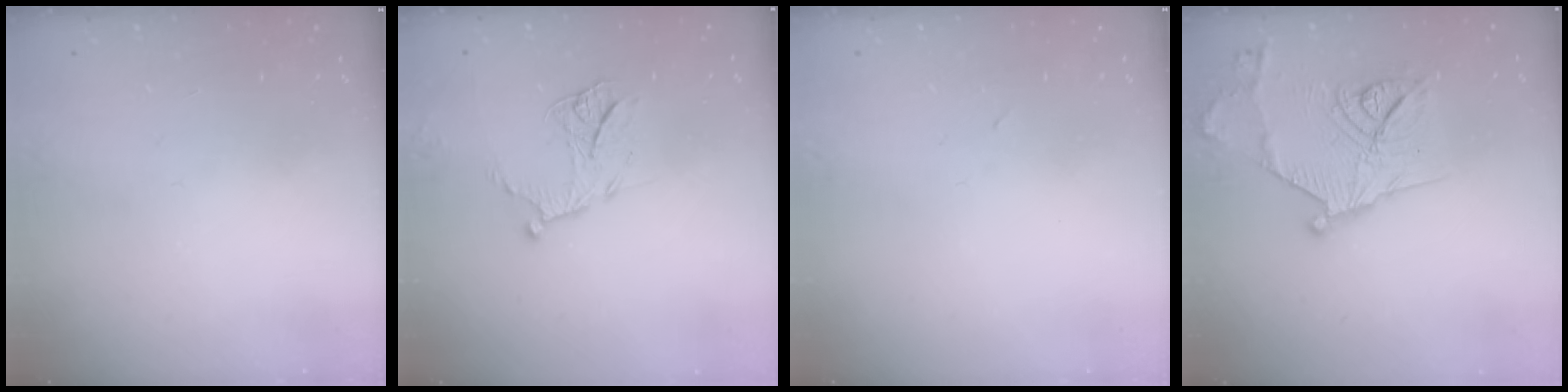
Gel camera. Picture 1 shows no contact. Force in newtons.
{"total": 12.3, "press": 12.2, "slide": 1.2}
{"total": 2.4, "press": 2.3, "slide": 0.8}
{"total": 17.2, "press": 17.1, "slide": 1.9}